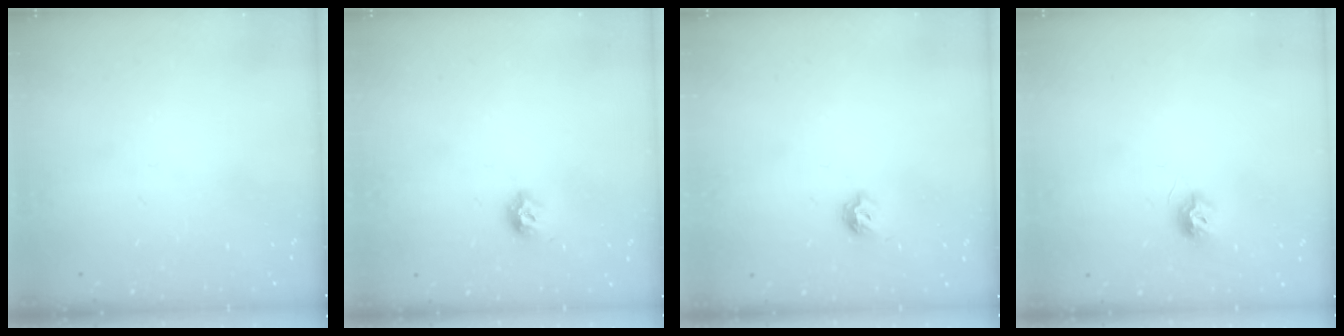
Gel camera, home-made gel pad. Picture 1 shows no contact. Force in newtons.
{"total": 7.9, "press": 7.8, "slide": 1.0}
{"total": 5.3, "press": 5.2, "slide": 1.2}
{"total": 7.6, "press": 7.6, "slide": 0.4}